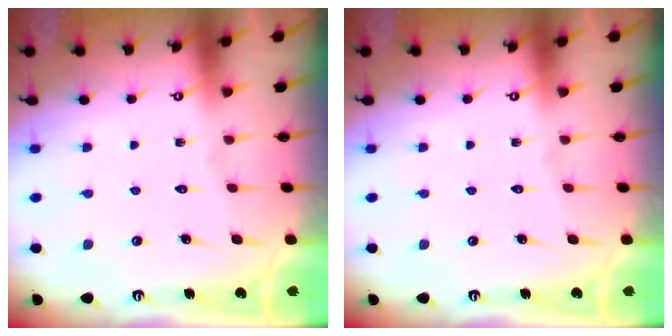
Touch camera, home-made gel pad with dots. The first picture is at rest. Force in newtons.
{"total": 0.0}